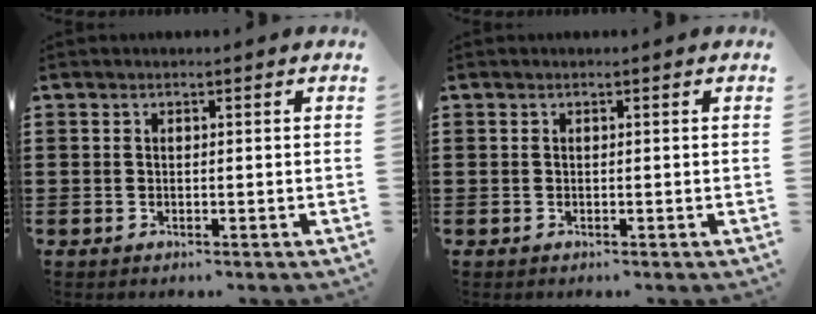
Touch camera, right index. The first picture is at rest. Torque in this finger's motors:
{"motor_torque": [0.00, 0.00, 0.01, 0.00]}